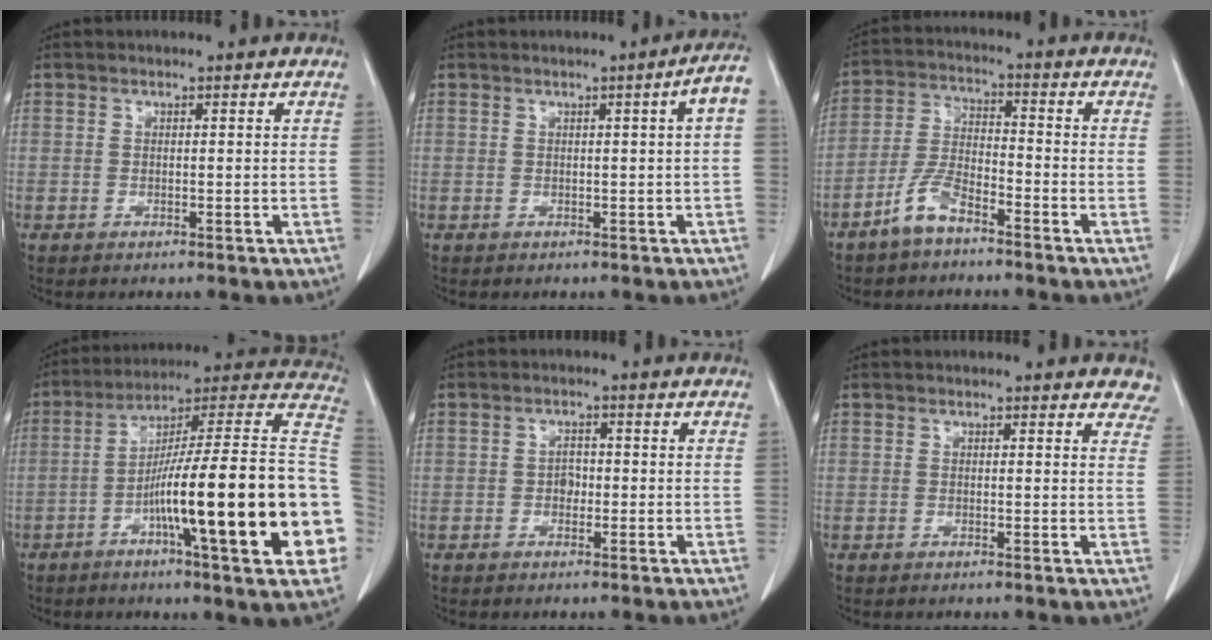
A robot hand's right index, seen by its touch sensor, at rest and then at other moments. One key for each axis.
{"total": 3.2, "fx": 0.4, "fy": -0.2, "fz": 3.2, "tx": -0.037, "ty": 0.008, "tz": 0.005}
{"total": 6.4, "fx": -4.6, "fy": 2.1, "fz": 4.0, "tx": -0.093, "ty": 0.000, "tz": -0.096}
{"total": 28.5, "fx": -6.0, "fy": 1.9, "fz": 27.8, "tx": -0.312, "ty": 0.011, "tz": -0.103}
{"total": 1.7, "fx": -0.4, "fy": 1.2, "fz": 1.1, "tx": -0.015, "ty": 0.005, "tz": -0.007}
{"total": 5.4, "fx": 5.0, "fy": 1.7, "fz": 1.2, "tx": 0.013, "ty": -0.012, "tz": 0.025}